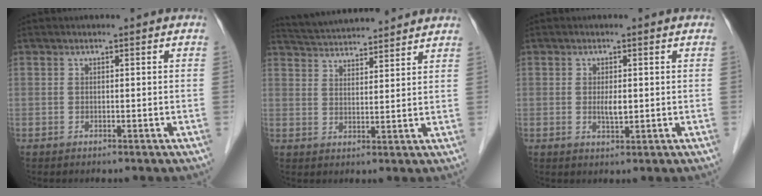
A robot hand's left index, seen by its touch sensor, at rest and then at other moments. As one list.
[{"total": 12.7, "force": [12.1, 1.3, 3.8], "torque": [-0.073, 0.030, 0.183]}, {"total": 2.1, "force": [0.1, 0.7, 2.0], "torque": [-0.039, -0.003, 0.004]}]